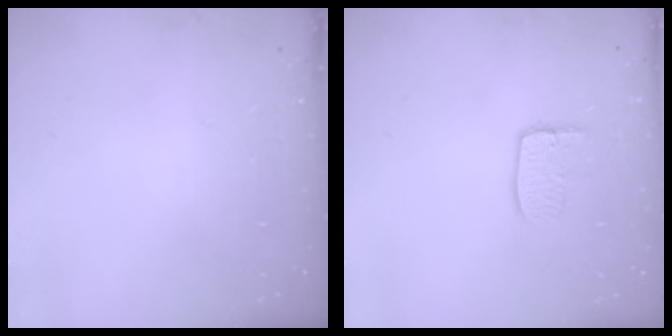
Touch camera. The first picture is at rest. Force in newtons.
{"total": 6.9, "press": 6.9, "slide": 0.6}